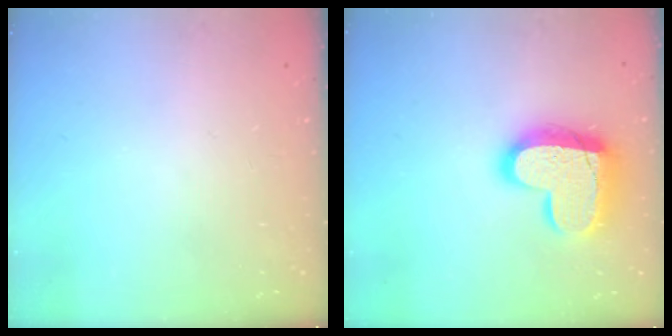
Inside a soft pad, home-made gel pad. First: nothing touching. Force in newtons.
{"total": 17.6, "press": 17.6, "slide": 1.5}